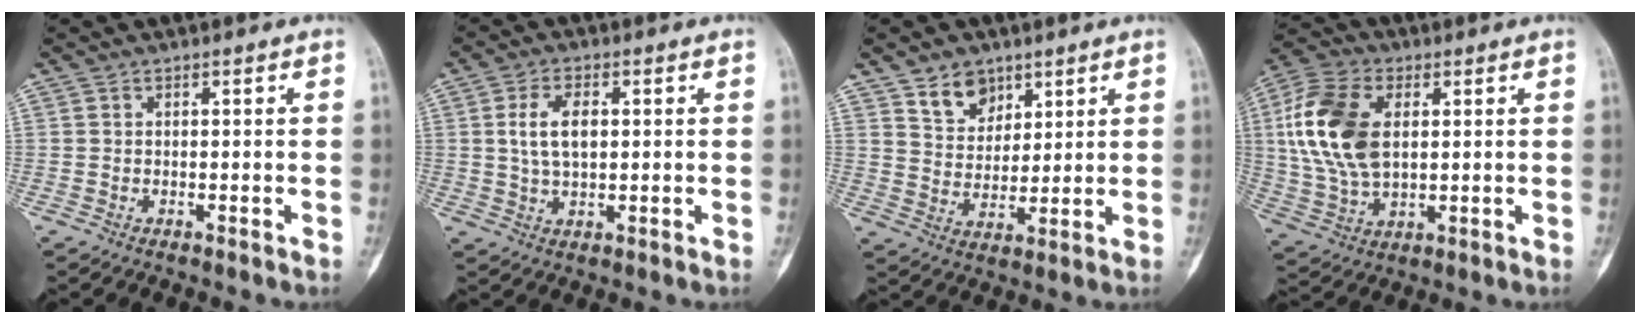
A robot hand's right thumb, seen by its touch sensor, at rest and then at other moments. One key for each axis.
{"total": 6.5, "fx": 1.0, "fy": 3.6, "fz": 5.3, "tx": -0.095, "ty": 0.003, "tz": 0.019}
{"total": 7.3, "fx": 4.7, "fy": 5.0, "fz": 2.5, "tx": -0.016, "ty": -0.033, "tz": 0.090}
{"total": 16.4, "fx": 2.9, "fy": 10.0, "fz": 12.6, "tx": -0.258, "ty": 0.003, "tz": 0.054}